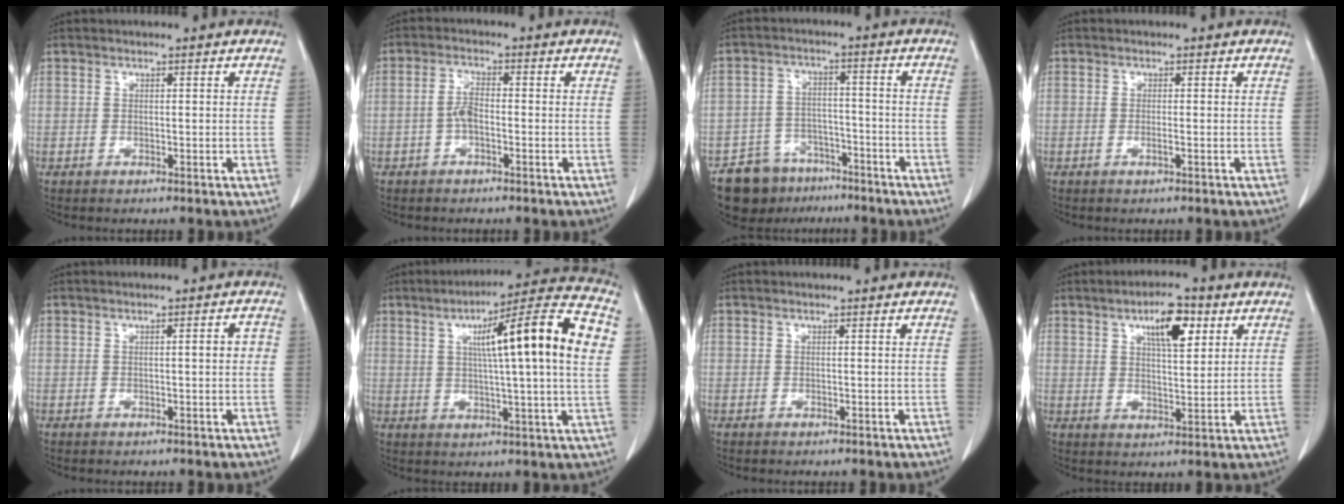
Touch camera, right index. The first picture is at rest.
{"total": 2.7, "force": [-0.7, 0.9, 2.5], "torque": [-0.050, 0.007, -0.012]}
{"total": 9.2, "force": [-7.0, 5.8, 1.5], "torque": [-0.027, 0.022, -0.110]}
{"total": 0.6, "force": [-0.1, -0.1, 0.6], "torque": [-0.011, 0.001, 0.002]}
{"total": 2.0, "force": [0.0, 0.4, 1.9], "torque": [-0.026, 0.005, 0.000]}
{"total": 17.8, "force": [4.1, 0.0, 17.3], "torque": [-0.250, 0.022, 0.050]}
{"total": 0.0}
{"total": 7.7, "force": [3.7, 2.3, 6.3], "torque": [-0.106, 0.006, 0.060]}